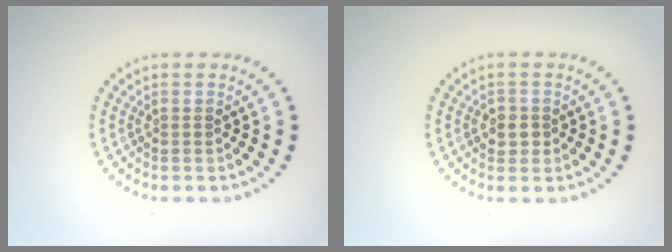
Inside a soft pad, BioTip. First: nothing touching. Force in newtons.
{"total": 1.5, "press": 1.4, "slide": 0.5}